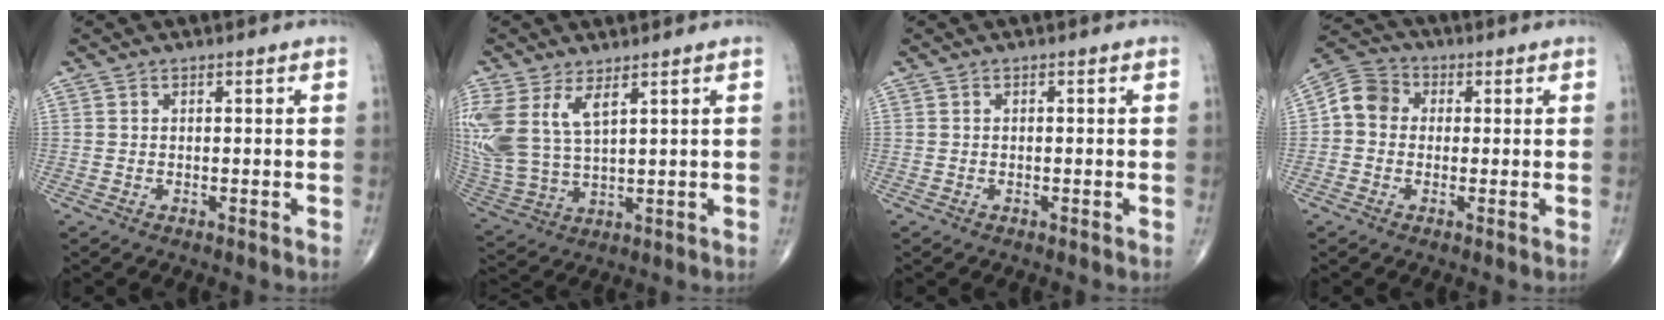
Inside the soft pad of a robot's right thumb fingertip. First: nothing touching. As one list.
[{"total": 13.6, "force": [5.6, 6.6, 10.5], "torque": [-0.250, -0.018, 0.126]}, {"total": 0.0}, {"total": 5.9, "force": [0.0, 5.1, 3.1], "torque": [-0.044, 0.020, -0.013]}]